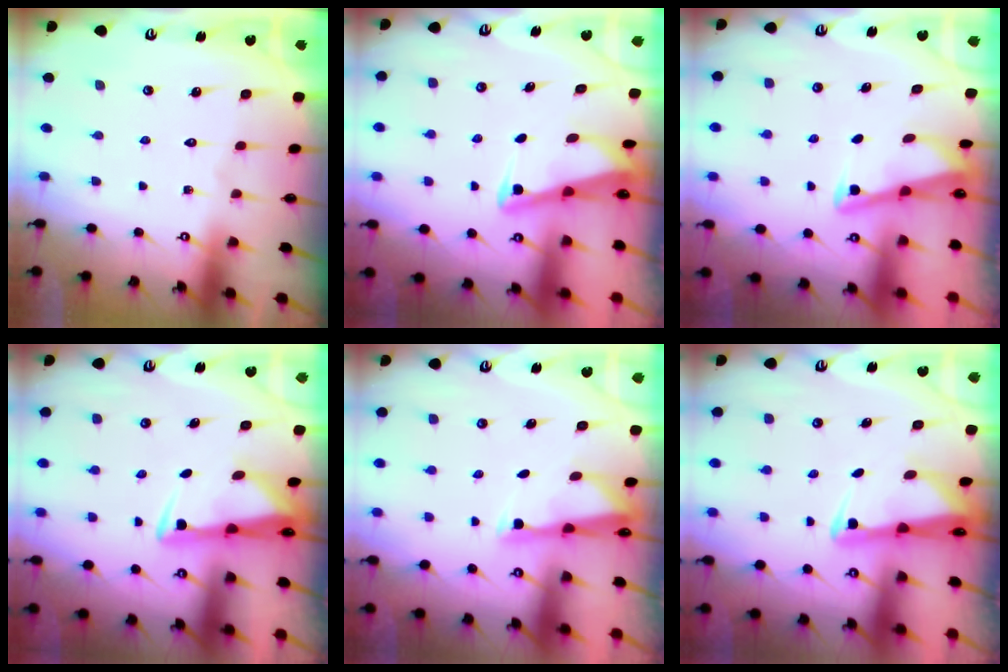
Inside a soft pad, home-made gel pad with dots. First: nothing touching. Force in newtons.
{"total": 2.7, "press": 2.7, "slide": 0.4}
{"total": 2.9, "press": 2.9, "slide": 0.4}
{"total": 2.9, "press": 2.8, "slide": 0.9}
{"total": 2.8, "press": 2.7, "slide": 0.4}
{"total": 2.6, "press": 2.6, "slide": 0.5}